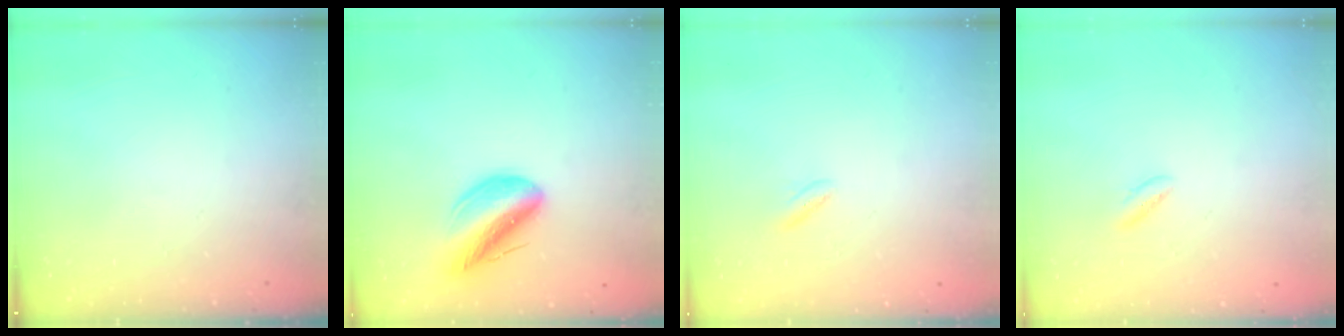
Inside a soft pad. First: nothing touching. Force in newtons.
{"total": 12.4, "press": 12.2, "slide": 2.1}
{"total": 1.3, "press": 1.2, "slide": 0.5}
{"total": 1.7, "press": 1.4, "slide": 0.9}